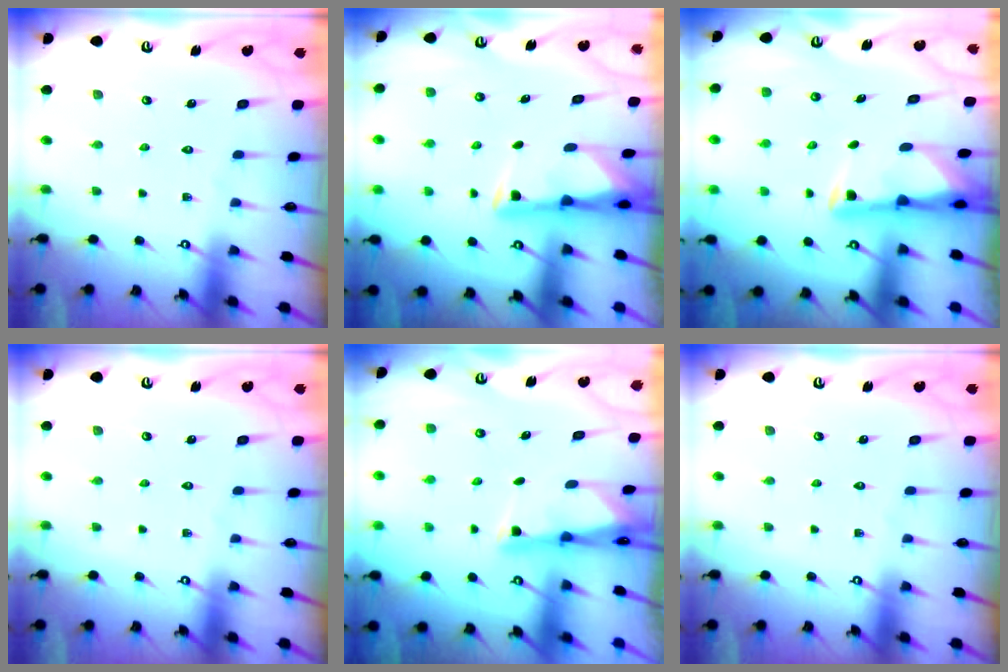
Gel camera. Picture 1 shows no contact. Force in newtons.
{"total": 2.9, "press": 2.8, "slide": 0.5}
{"total": 2.9, "press": 2.8, "slide": 0.5}
{"total": 0.0}
{"total": 1.9, "press": 1.9, "slide": 0.4}
{"total": 0.0}